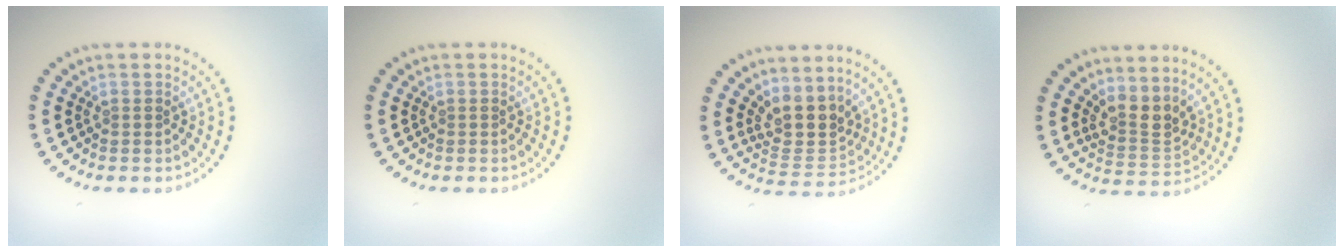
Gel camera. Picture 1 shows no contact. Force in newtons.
{"total": 0.0}
{"total": 3.8, "press": 3.0, "slide": 2.4}
{"total": 3.0, "press": 2.3, "slide": 1.8}